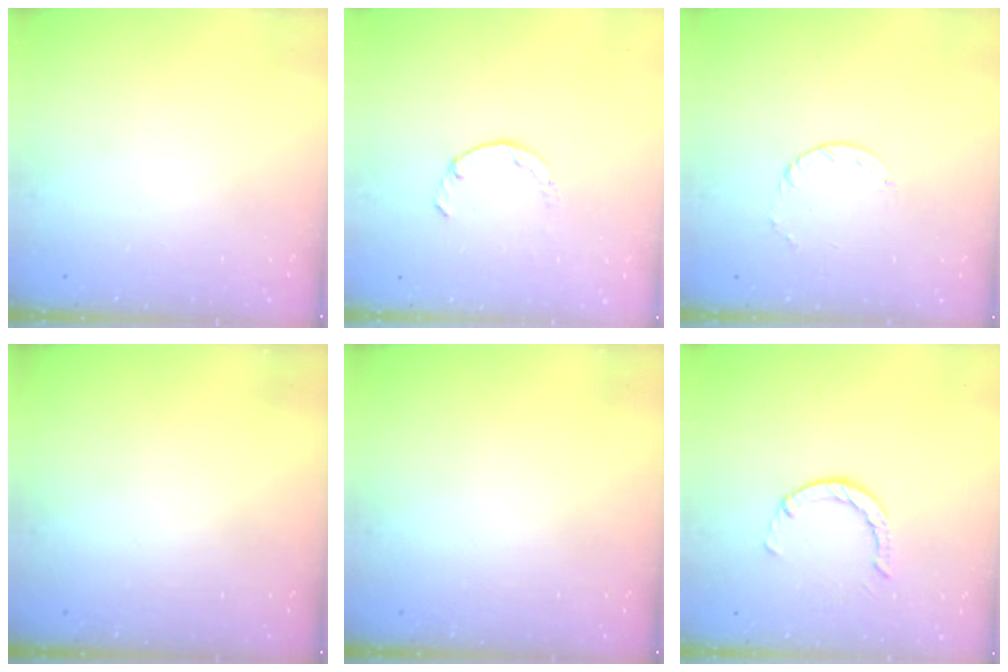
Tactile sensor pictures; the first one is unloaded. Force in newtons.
{"total": 2.2, "press": 2.1, "slide": 0.4}
{"total": 2.4, "press": 2.4, "slide": 0.3}
{"total": 0.0}
{"total": 0.0}
{"total": 2.5, "press": 2.4, "slide": 0.4}